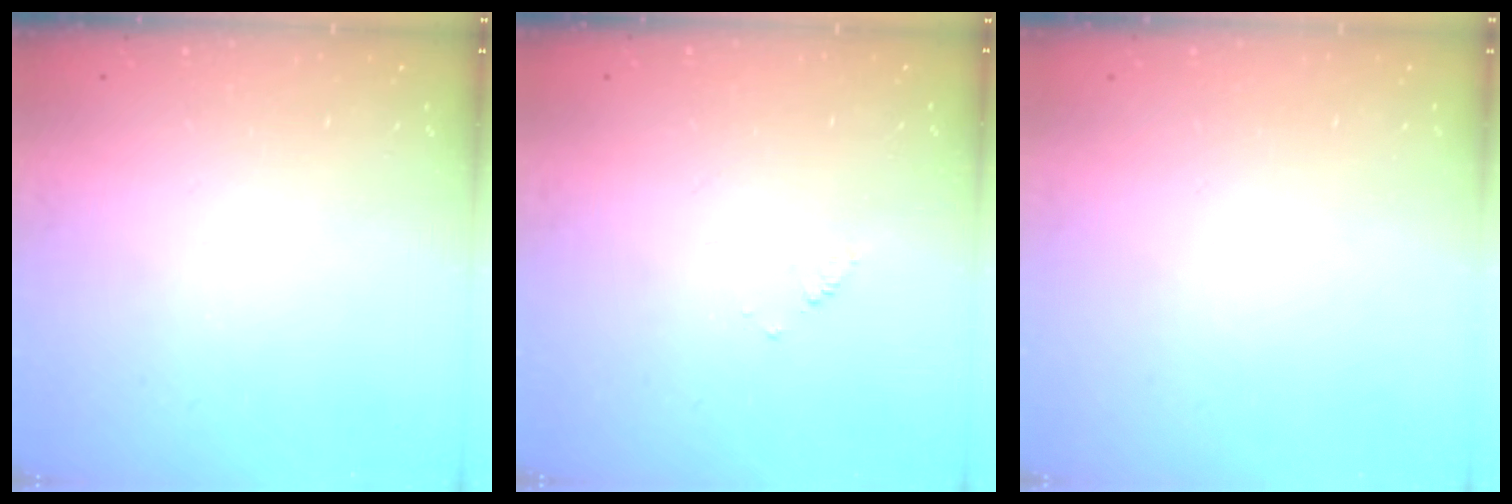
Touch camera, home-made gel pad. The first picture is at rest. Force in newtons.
{"total": 1.7, "press": 1.7, "slide": 0.3}
{"total": 1.9, "press": 1.9, "slide": 0.2}